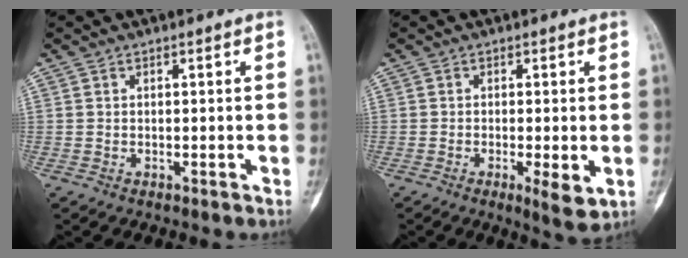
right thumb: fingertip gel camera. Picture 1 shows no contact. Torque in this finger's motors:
{"motor_torque": [-0.56, -0.16, 0.29, 0.31, 0.06]}